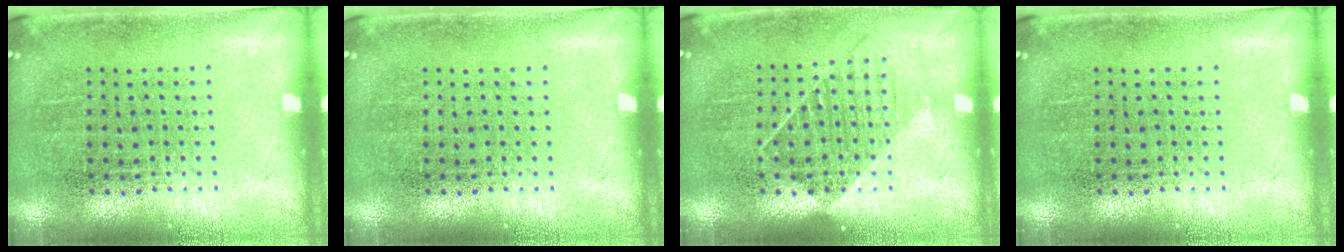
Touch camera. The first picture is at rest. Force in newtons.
{"total": 0.0}
{"total": 1.1, "press": 0.9, "slide": 0.6}
{"total": 0.0}